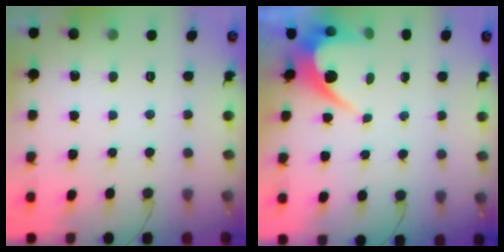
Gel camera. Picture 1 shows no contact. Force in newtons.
{"total": 5.7, "press": 5.7, "slide": 0.1}